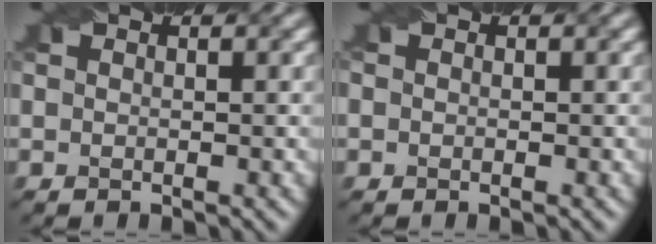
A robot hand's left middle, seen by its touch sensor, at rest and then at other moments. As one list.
[{"total": 0.5, "force": [-0.1, 0.5, 0.2], "torque": [-0.001, -0.004, 0.001]}]